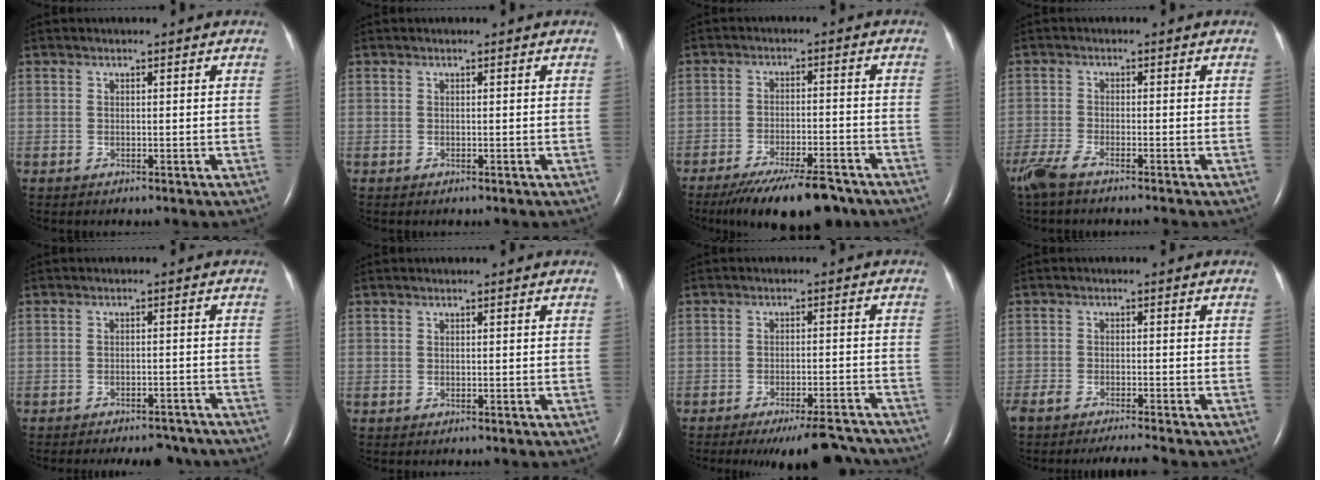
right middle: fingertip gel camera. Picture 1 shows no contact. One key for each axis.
{"total": 0.0}
{"total": 12.9, "fx": -10.3, "fy": 2.4, "fz": 7.4, "tx": -0.111, "ty": -0.019, "tz": -0.160}
{"total": 5.3, "fx": -4.2, "fy": 0.5, "fz": 3.1, "tx": -0.066, "ty": -0.014, "tz": -0.080}
{"total": 10.3, "fx": -9.3, "fy": 2.7, "fz": 3.4, "tx": -0.046, "ty": -0.002, "tz": -0.106}
{"total": 0.0}
{"total": 11.4, "fx": -10.4, "fy": 1.6, "fz": 4.3, "tx": -0.046, "ty": -0.003, "tz": -0.134}
{"total": 6.4, "fx": -5.7, "fy": -0.1, "fz": 2.9, "tx": -0.049, "ty": -0.014, "tz": -0.095}